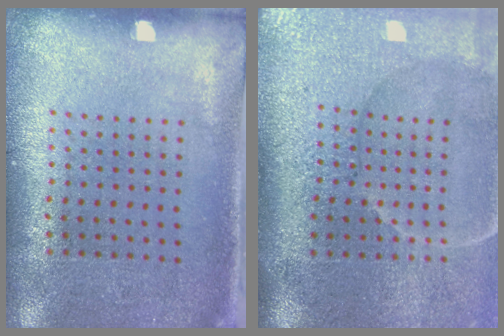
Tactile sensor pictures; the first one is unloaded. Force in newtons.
{"total": 4.5, "press": 3.8, "slide": 2.5}